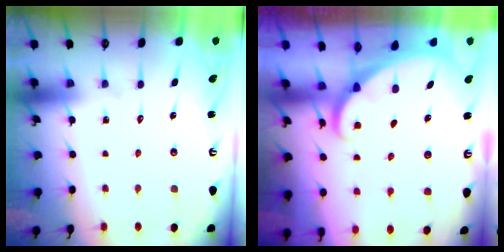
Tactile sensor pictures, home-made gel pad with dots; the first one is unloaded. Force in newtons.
{"total": 1.8, "press": 1.8, "slide": 0.0}